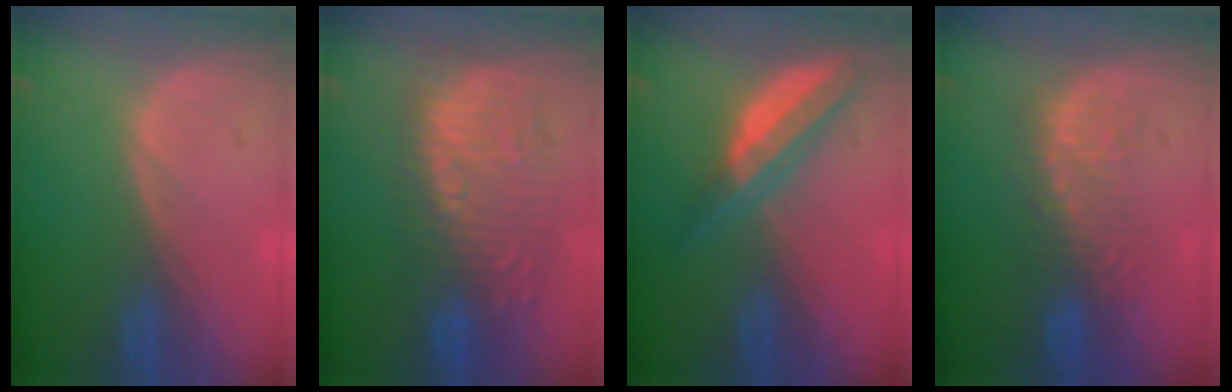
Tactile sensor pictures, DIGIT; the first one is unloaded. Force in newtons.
{"total": 10.7, "press": 10.4, "slide": 2.4}
{"total": 6.6, "press": 5.6, "slide": 3.4}
{"total": 6.0, "press": 5.8, "slide": 1.4}